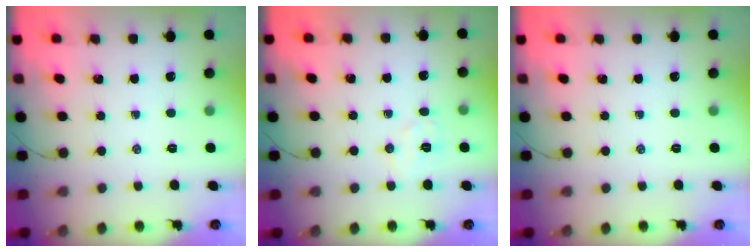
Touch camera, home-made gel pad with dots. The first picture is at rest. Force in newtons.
{"total": 5.6, "press": 5.5, "slide": 1.1}
{"total": 0.0}